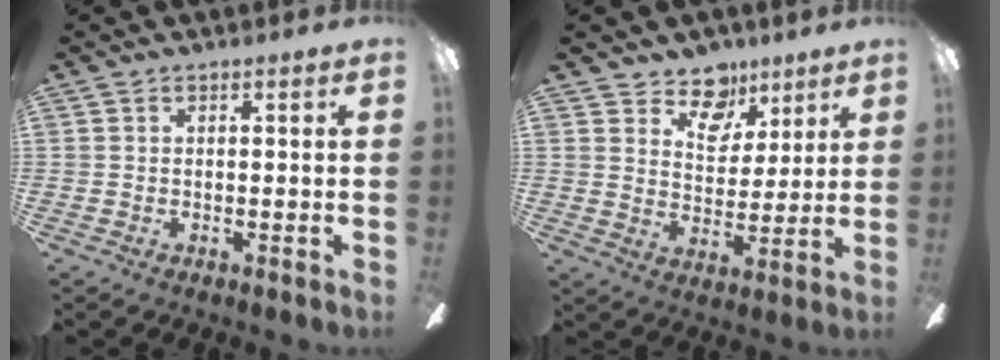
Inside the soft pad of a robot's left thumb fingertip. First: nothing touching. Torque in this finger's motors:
{"motor_torque": [0.23, 0.26, -0.19, -0.29, 0.04]}